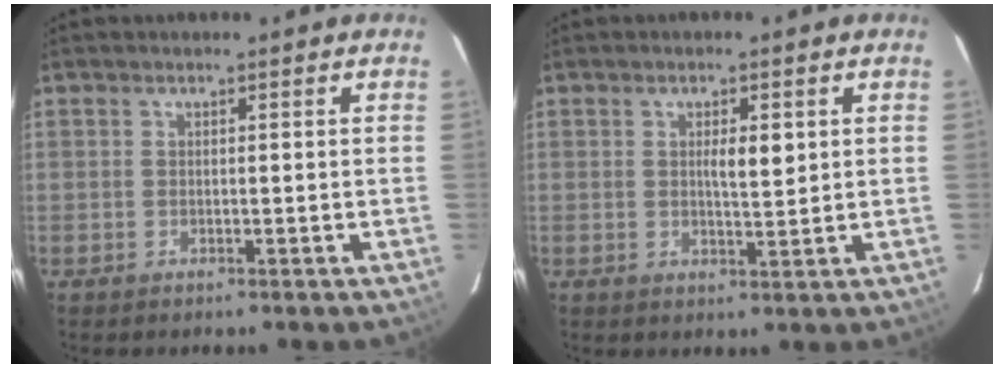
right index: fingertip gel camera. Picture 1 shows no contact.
{"total": 3.3, "force": [0.9, 0.8, 3.1], "torque": [-0.049, -0.002, 0.013]}